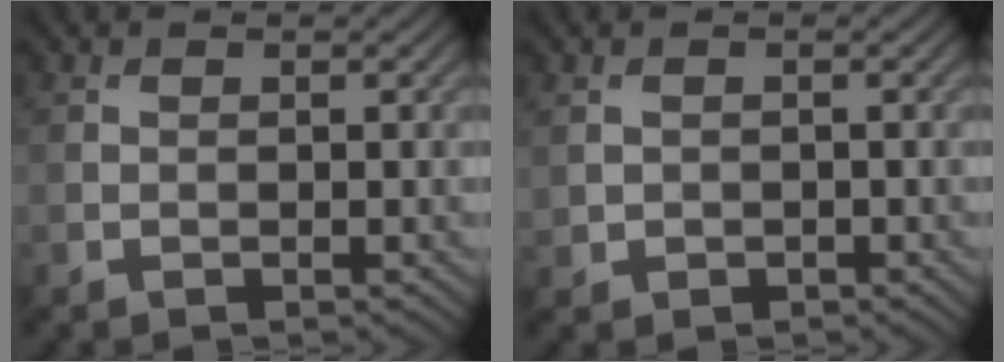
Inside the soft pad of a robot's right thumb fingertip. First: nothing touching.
{"total": 1.2, "force": [0.0, 1.1, 0.4], "torque": [-0.012, -0.008, 0.003]}